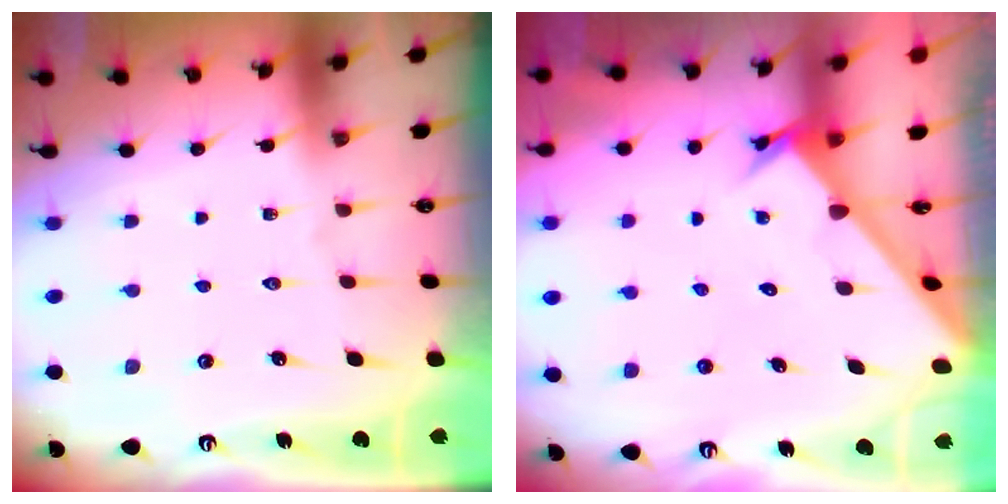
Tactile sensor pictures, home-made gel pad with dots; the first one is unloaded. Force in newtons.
{"total": 2.2, "press": 2.2, "slide": 0.1}